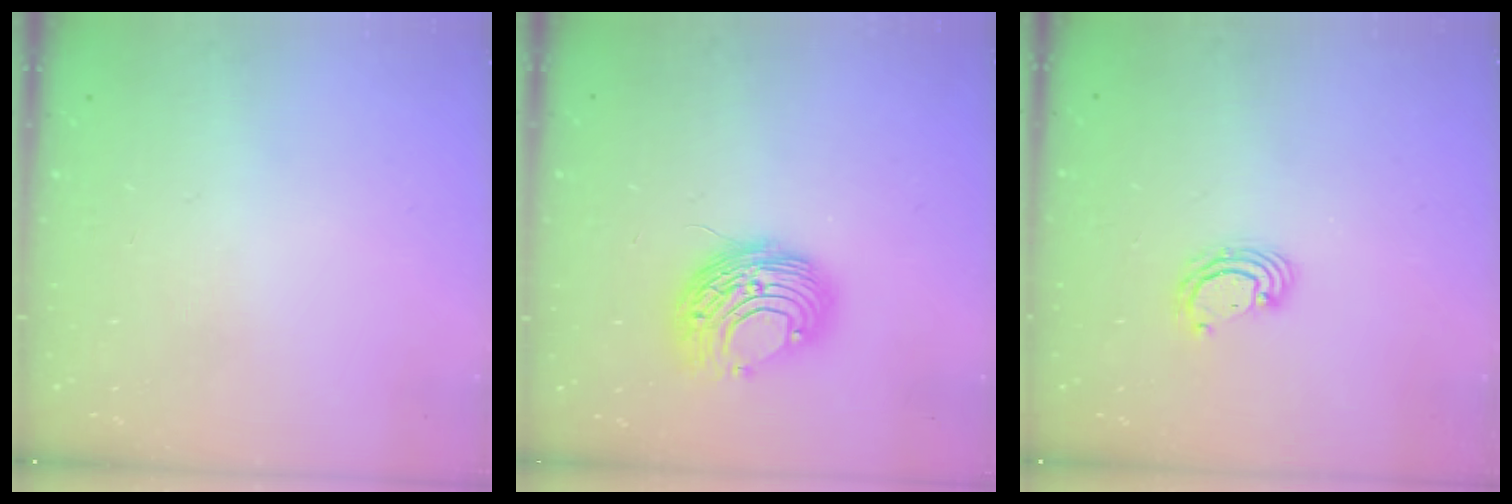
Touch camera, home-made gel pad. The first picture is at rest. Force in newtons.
{"total": 9.9, "press": 9.9, "slide": 0.4}
{"total": 3.9, "press": 3.8, "slide": 0.2}